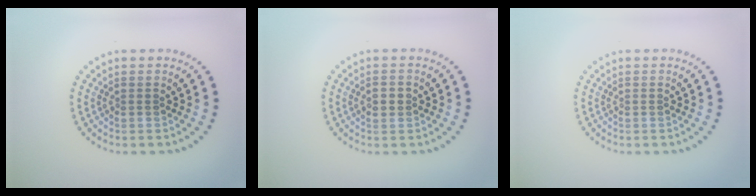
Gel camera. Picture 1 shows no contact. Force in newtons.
{"total": 1.2, "press": 1.2, "slide": 0.1}
{"total": 0.0}